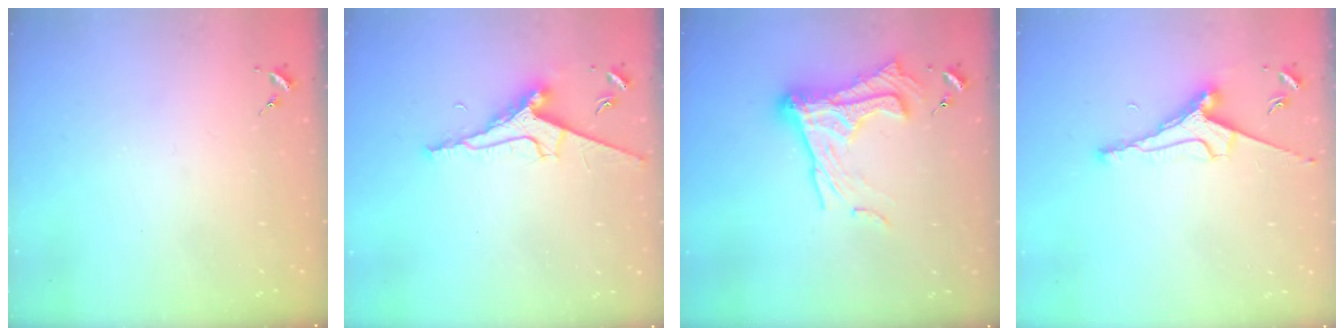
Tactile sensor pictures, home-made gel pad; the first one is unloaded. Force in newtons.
{"total": 8.9, "press": 8.9, "slide": 1.1}
{"total": 16.8, "press": 16.7, "slide": 1.6}
{"total": 8.2, "press": 8.1, "slide": 1.0}